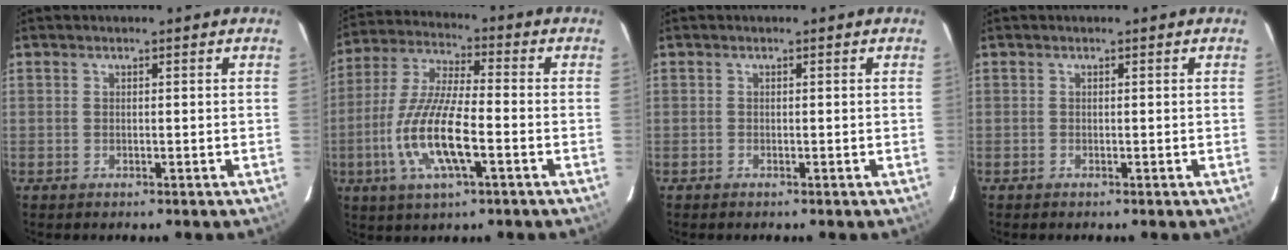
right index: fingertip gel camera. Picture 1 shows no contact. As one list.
[{"total": 14.3, "force": [-4.5, 3.7, 13.1], "torque": [-0.275, -0.011, -0.086]}, {"total": 0.0}, {"total": 0.0}]